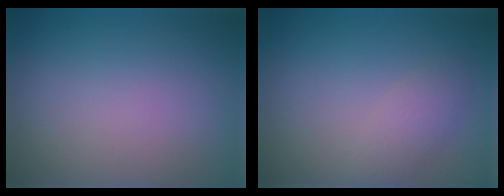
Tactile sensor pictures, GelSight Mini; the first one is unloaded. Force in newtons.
{"total": 1.8, "press": 1.8, "slide": 0.1}